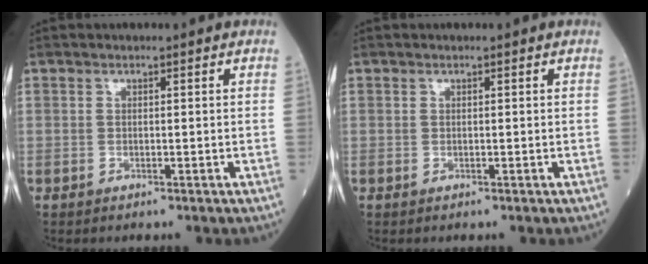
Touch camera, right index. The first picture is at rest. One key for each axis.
{"total": 0.0}